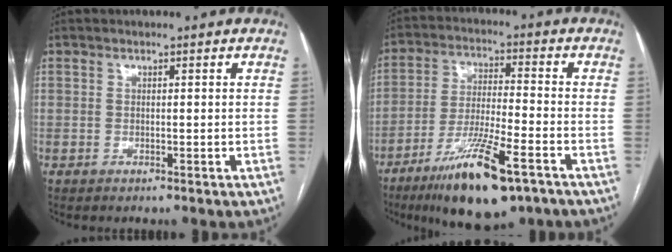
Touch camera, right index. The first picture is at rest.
{"total": 14.7, "force": [-8.7, 2.4, 11.6], "torque": [-0.218, -0.028, -0.148]}